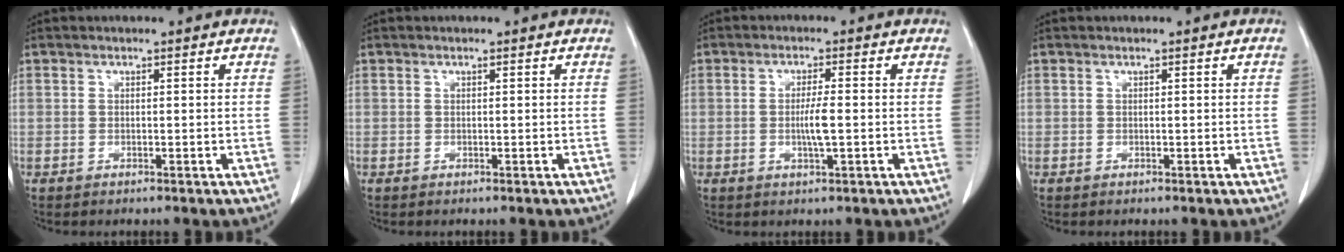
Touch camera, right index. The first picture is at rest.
{"total": 0.0}
{"total": 3.5, "force": [-0.5, 0.1, 3.5], "torque": [-0.068, -0.004, -0.009]}
{"total": 0.0}